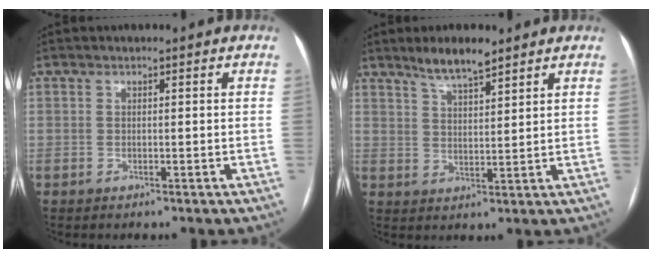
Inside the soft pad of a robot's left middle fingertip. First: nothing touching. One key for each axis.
{"total": 5.9, "fx": 4.7, "fy": 0.9, "fz": 3.4, "tx": -0.068, "ty": 0.003, "tz": 0.085}